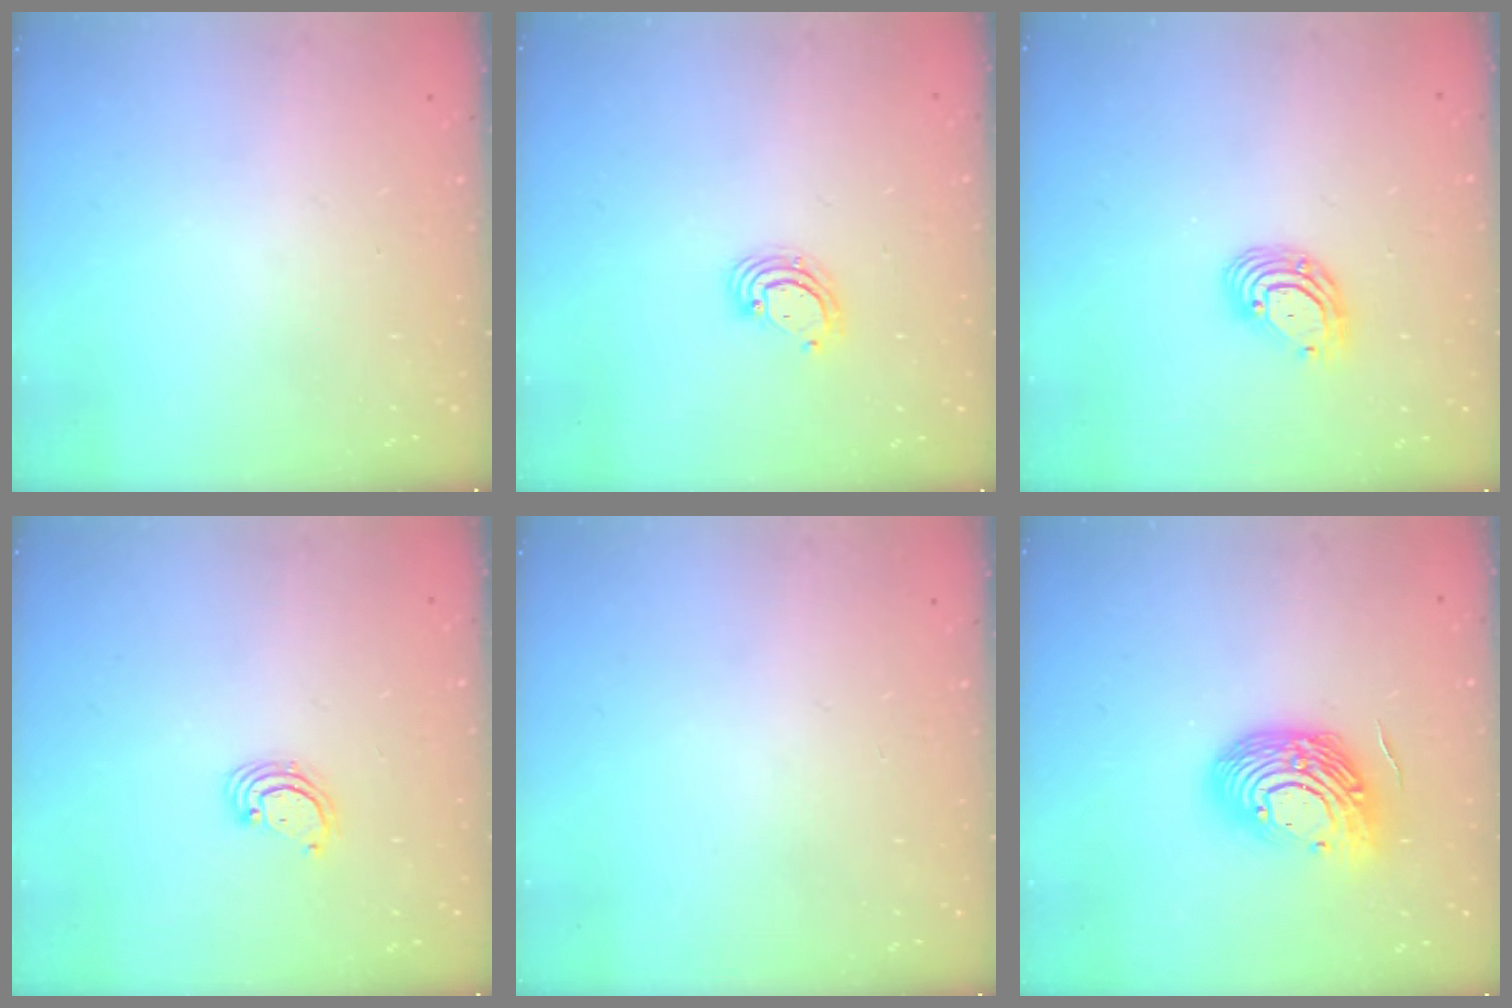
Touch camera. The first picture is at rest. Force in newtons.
{"total": 3.7, "press": 3.7, "slide": 0.3}
{"total": 7.3, "press": 7.2, "slide": 1.3}
{"total": 3.3, "press": 3.3, "slide": 0.3}
{"total": 0.0}
{"total": 15.4, "press": 15.3, "slide": 1.4}